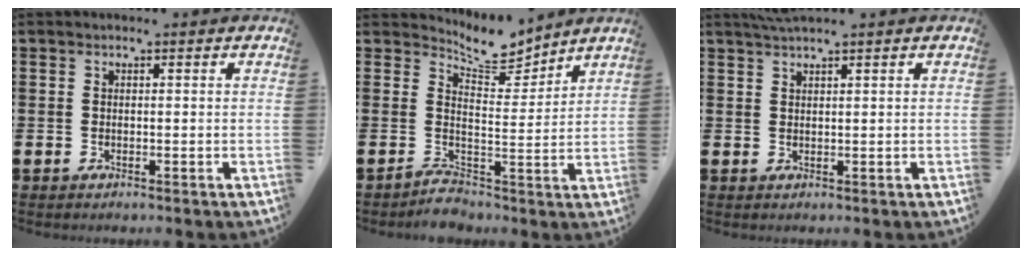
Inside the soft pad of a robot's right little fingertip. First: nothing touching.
{"total": 5.9, "force": [3.9, 3.7, 2.5], "torque": [-0.055, -0.027, 0.068]}
{"total": 1.7, "force": [1.5, -0.2, 0.8], "torque": [-0.015, 0.002, 0.028]}